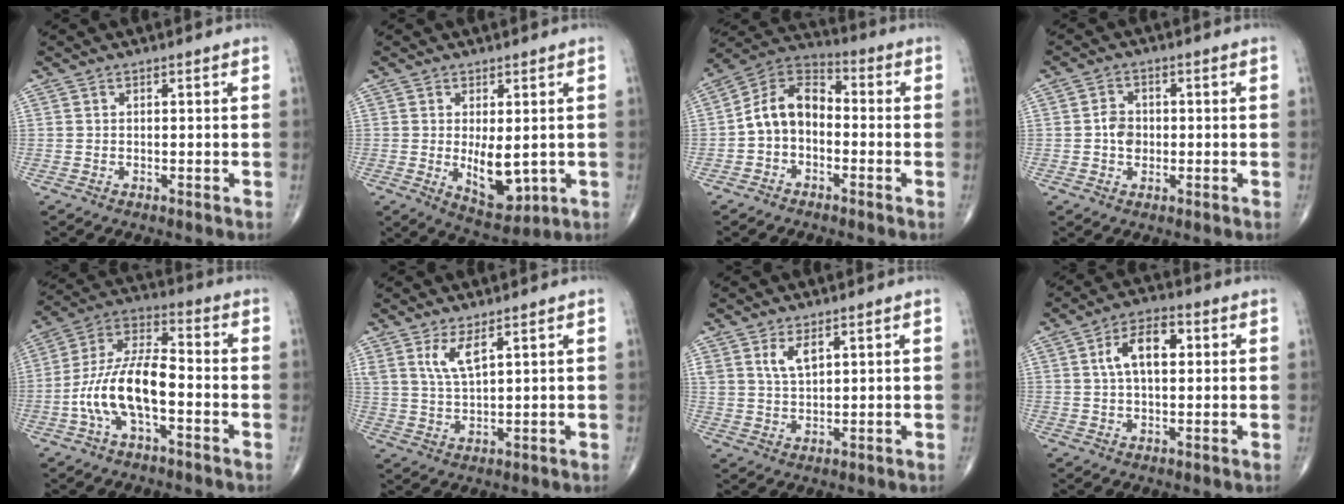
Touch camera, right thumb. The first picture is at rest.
{"total": 7.9, "force": [-0.5, 3.9, 6.9], "torque": [-0.084, -0.020, 0.010]}
{"total": 10.2, "force": [-1.7, 7.1, 7.0], "torque": [-0.109, 0.039, -0.048]}
{"total": 3.9, "force": [-0.3, 3.1, 2.3], "torque": [-0.025, 0.006, -0.009]}
{"total": 14.1, "force": [-3.8, 6.0, 12.2], "torque": [-0.245, 0.047, -0.075]}
{"total": 5.0, "force": [2.8, 1.4, 3.9], "torque": [-0.080, -0.020, 0.065]}
{"total": 4.3, "force": [2.3, 2.0, 3.0], "torque": [-0.051, -0.012, 0.048]}
{"total": 8.8, "force": [2.0, 4.6, 7.2], "torque": [-0.118, 0.014, 0.029]}